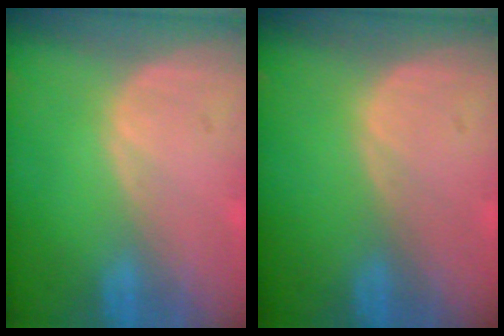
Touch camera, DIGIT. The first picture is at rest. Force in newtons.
{"total": 0.0}